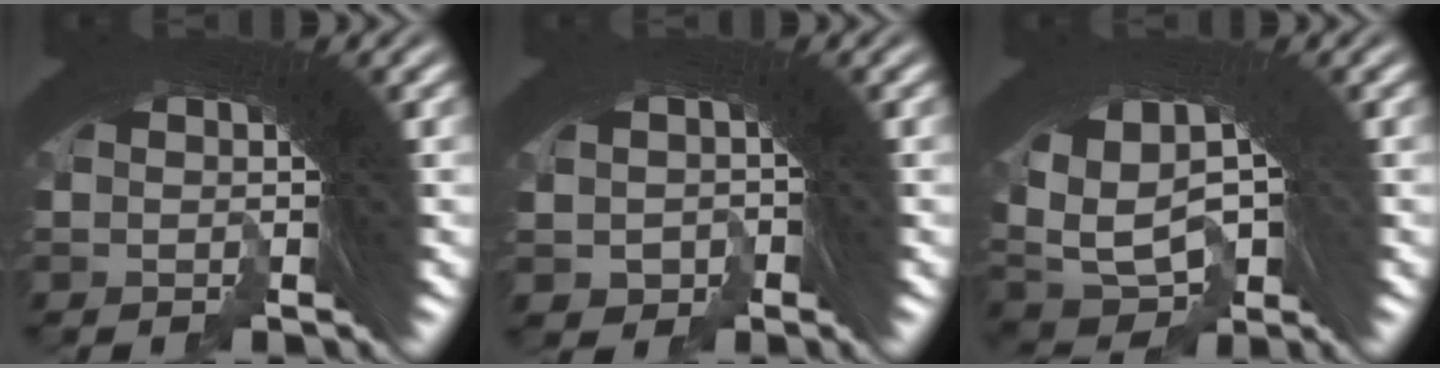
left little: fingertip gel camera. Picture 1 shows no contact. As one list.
[{"total": 3.5, "force": [-2.1, 2.8, -0.5], "torque": [-0.011, -0.023, -0.024]}, {"total": 8.3, "force": [-2.7, 6.9, 3.6], "torque": [-0.125, -0.037, -0.027]}]